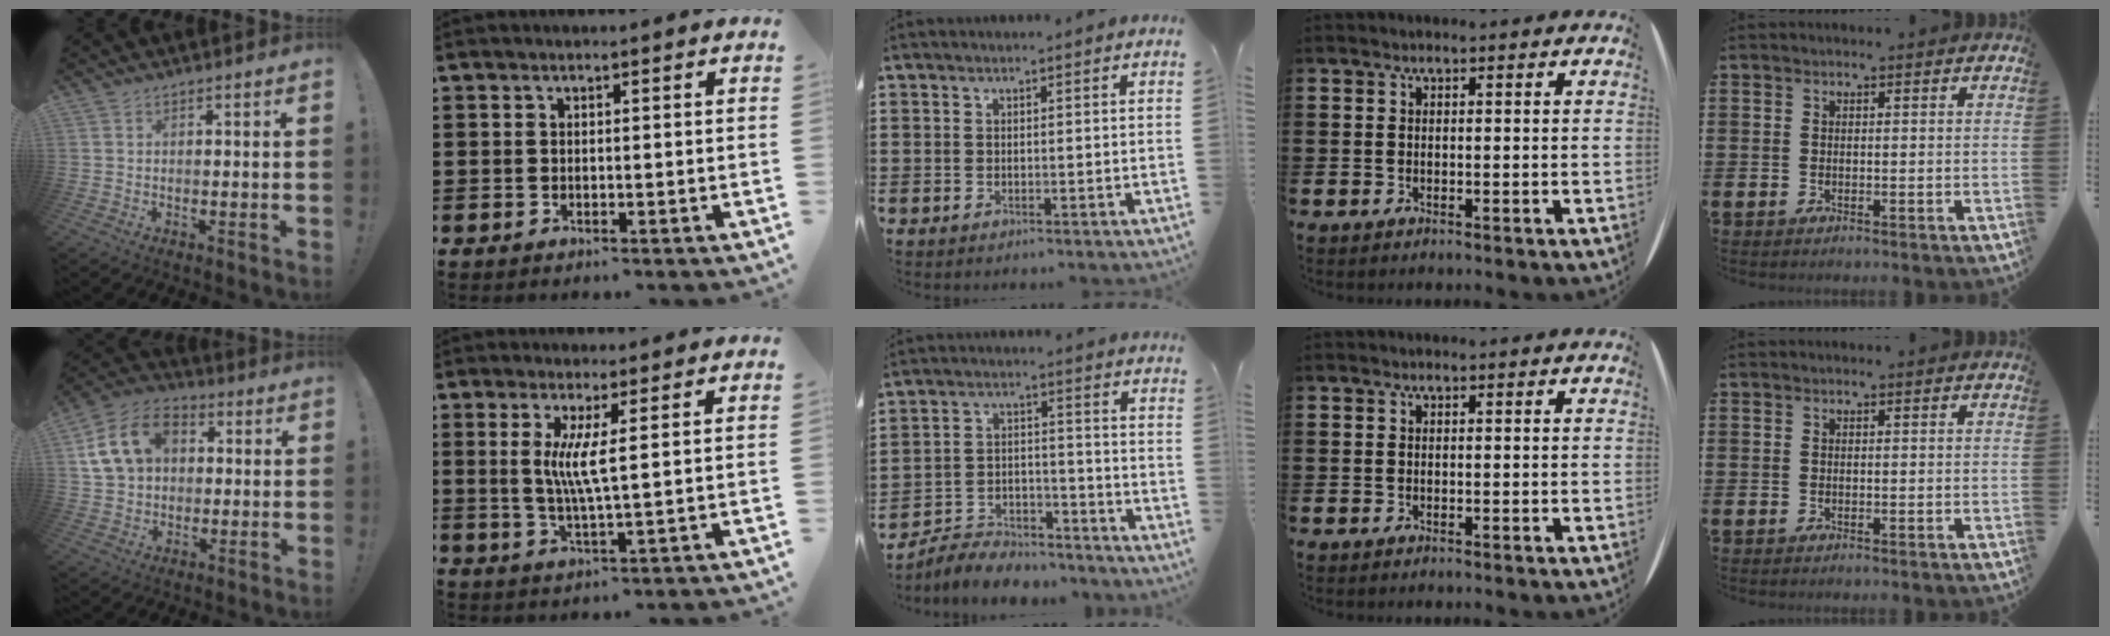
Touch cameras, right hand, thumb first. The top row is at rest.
{"thumb": {"total": 15.2, "force": [4.3, 11.6, 8.8], "torque": [-0.139, 0.003, 0.089]}, "index": {"total": 5.3, "force": [1.2, 0.0, 5.1], "torque": [-0.102, -0.009, 0.018]}, "middle": {"total": 6.3, "force": [-6.2, 1.2, 0.7], "torque": [-0.015, 0.012, -0.124]}}